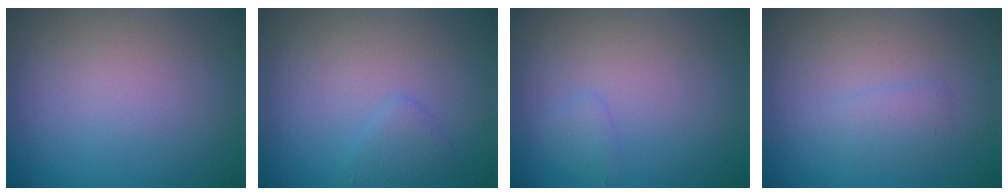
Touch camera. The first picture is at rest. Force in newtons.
{"total": 1.3, "press": 1.3, "slide": 0.1}
{"total": 0.8, "press": 0.8, "slide": 0.1}
{"total": 1.3, "press": 1.3, "slide": 0.0}